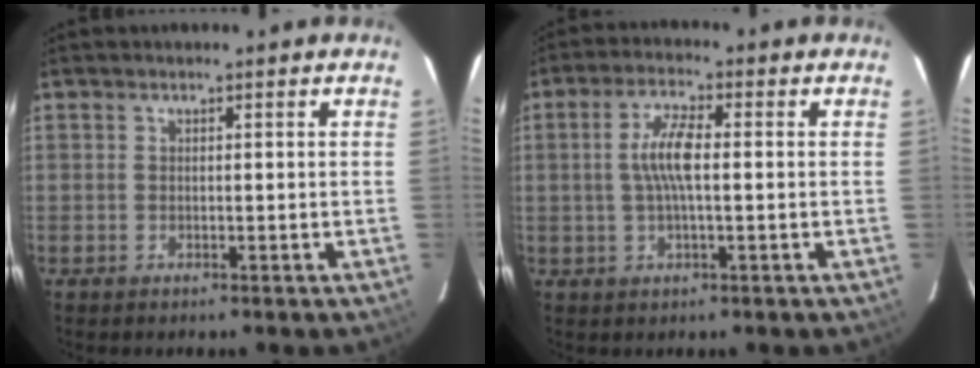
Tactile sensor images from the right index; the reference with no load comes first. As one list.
[{"total": 6.2, "force": [0.1, 1.4, 6.0], "torque": [-0.115, 0.006, 0.003]}]